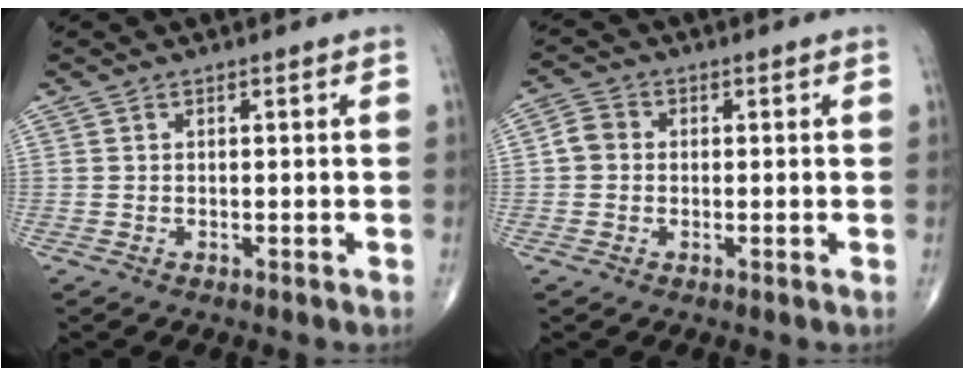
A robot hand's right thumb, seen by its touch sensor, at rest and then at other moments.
{"total": 3.3, "force": [-0.1, 2.9, 1.5], "torque": [-0.020, 0.009, -0.009]}